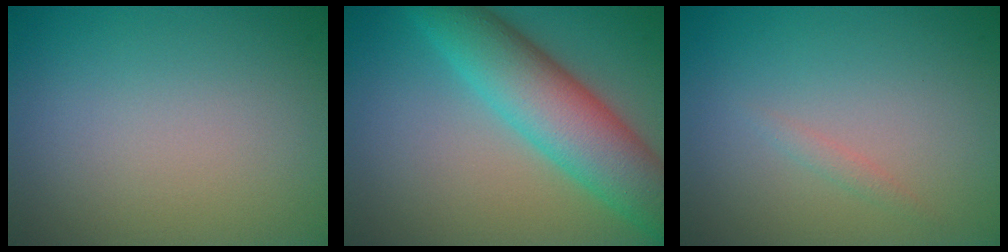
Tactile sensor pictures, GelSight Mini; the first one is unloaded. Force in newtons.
{"total": 8.8, "press": 8.8, "slide": 0.2}
{"total": 0.7, "press": 0.7, "slide": 0.1}